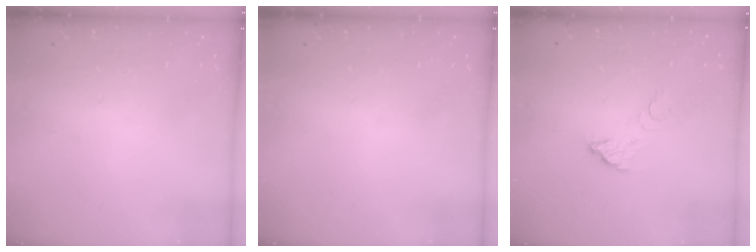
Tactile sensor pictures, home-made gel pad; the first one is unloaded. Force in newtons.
{"total": 0.0}
{"total": 3.6, "press": 3.6, "slide": 0.2}